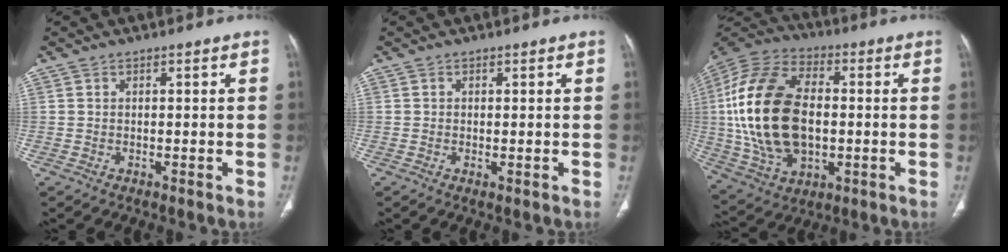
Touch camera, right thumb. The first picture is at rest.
{"total": 0.7, "force": [-0.1, 0.3, 0.6], "torque": [-0.015, -0.004, -0.001]}
{"total": 25.2, "force": [0.1, 15.3, 20.0], "torque": [-0.396, 0.002, 0.008]}